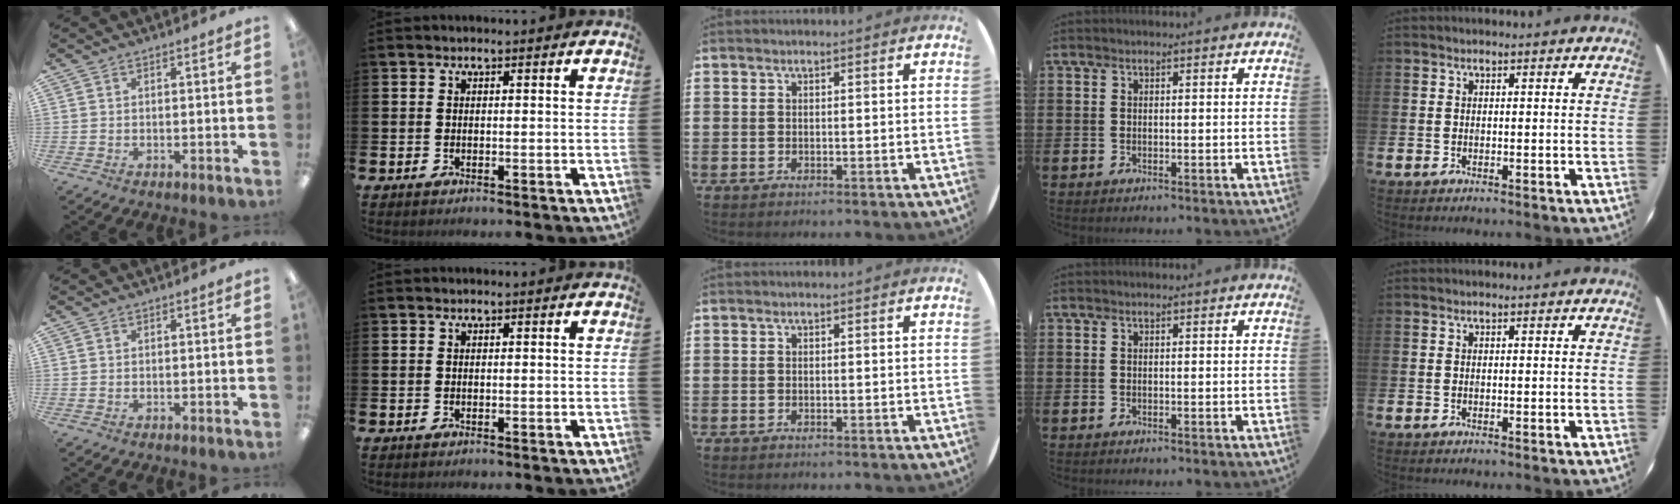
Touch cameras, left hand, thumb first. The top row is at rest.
{}